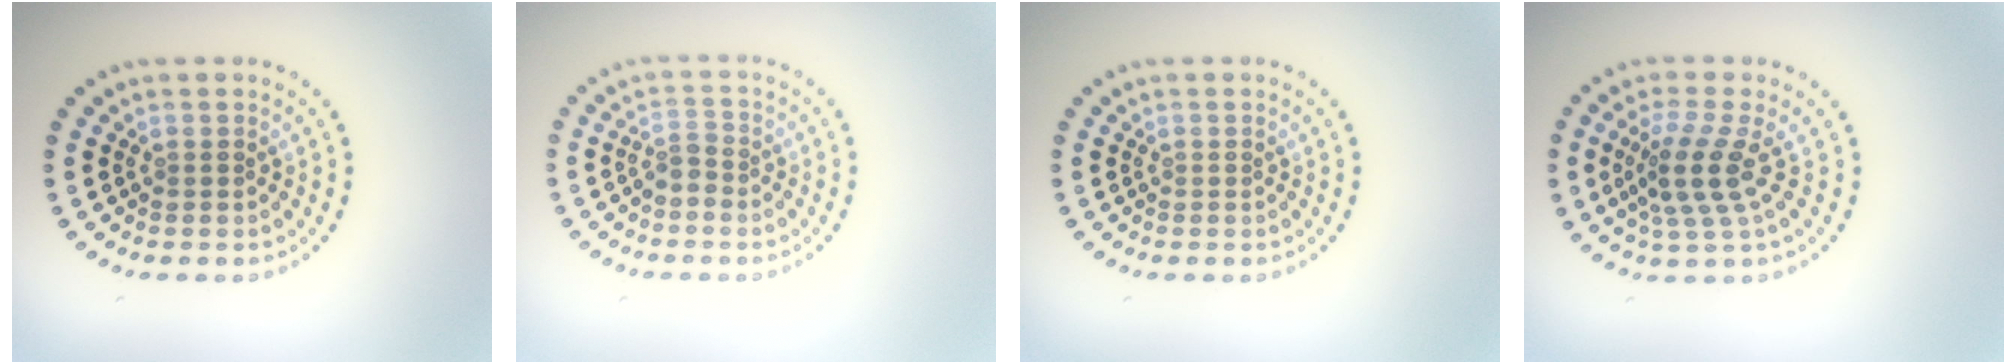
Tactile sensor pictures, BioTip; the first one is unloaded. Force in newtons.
{"total": 1.7, "press": 1.3, "slide": 1.2}
{"total": 0.0}
{"total": 3.8, "press": 2.8, "slide": 2.6}